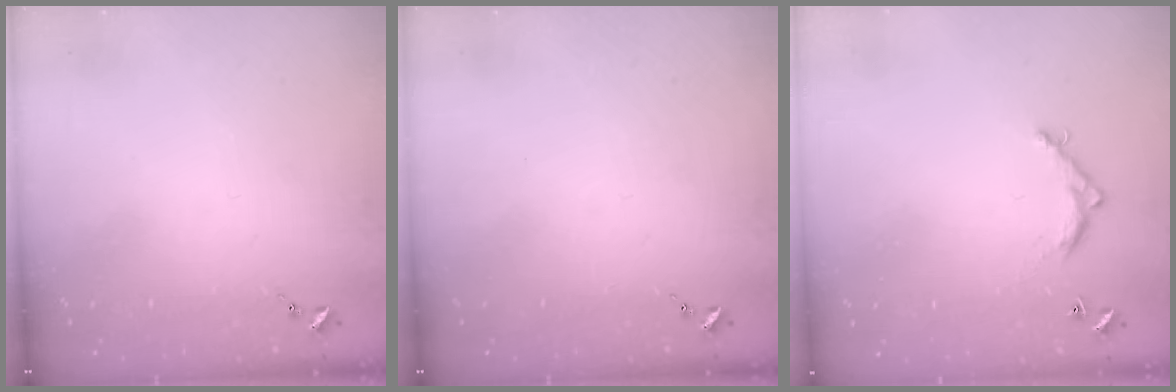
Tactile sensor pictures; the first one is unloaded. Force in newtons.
{"total": 0.0}
{"total": 5.5, "press": 5.5, "slide": 0.3}